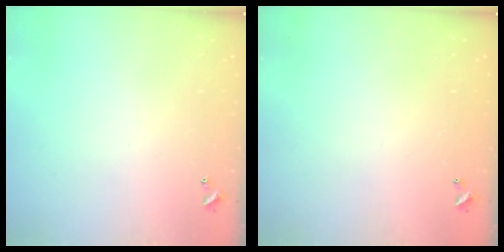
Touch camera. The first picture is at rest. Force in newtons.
{"total": 2.8, "press": 2.8, "slide": 0.1}